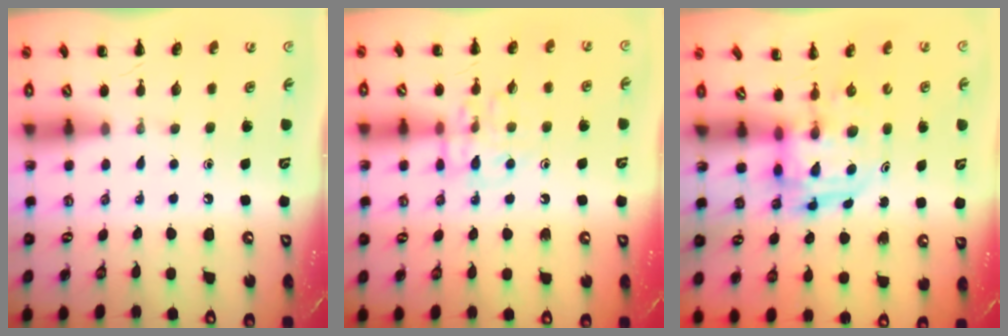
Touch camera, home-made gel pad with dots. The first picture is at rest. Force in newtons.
{"total": 9.6, "press": 9.6, "slide": 0.6}
{"total": 3.6, "press": 3.5, "slide": 0.8}